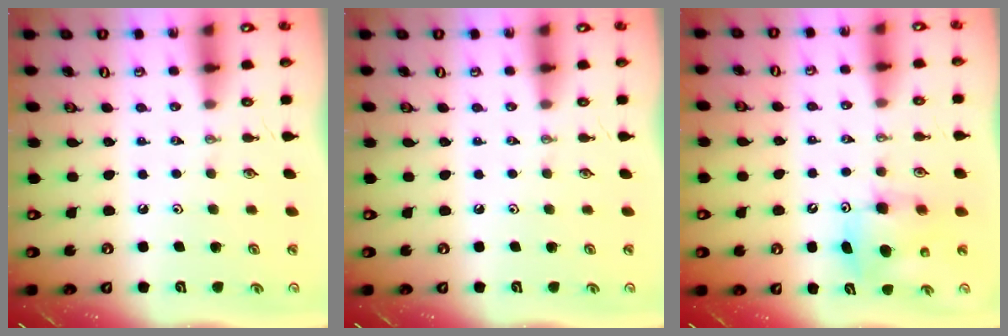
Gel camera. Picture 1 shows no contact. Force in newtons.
{"total": 0.0}
{"total": 7.7, "press": 7.7, "slide": 0.4}